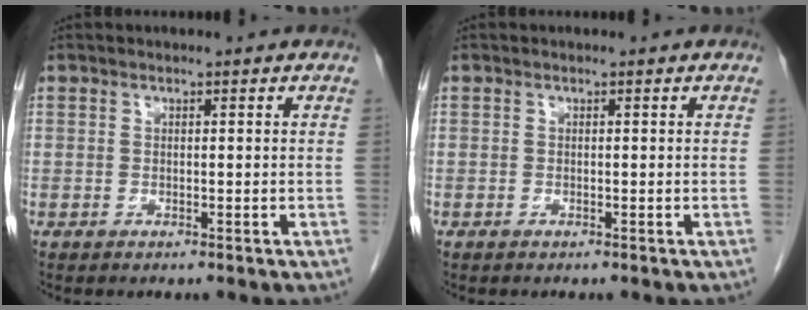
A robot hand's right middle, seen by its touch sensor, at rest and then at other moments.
{"total": 0.0}